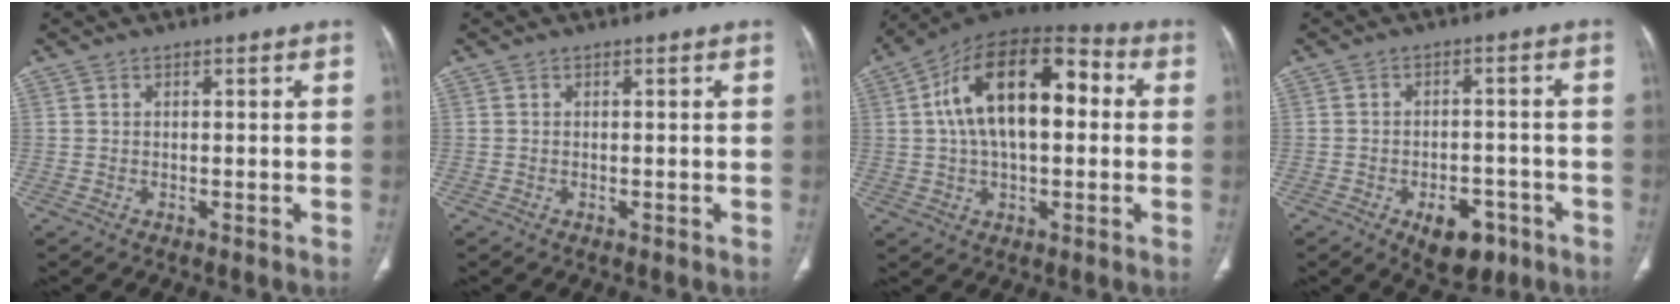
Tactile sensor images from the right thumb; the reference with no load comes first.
{"total": 0.5, "force": [-0.2, 0.5, 0.0], "torque": [0.006, 0.005, -0.005]}
{"total": 19.7, "force": [3.0, 10.5, 16.4], "torque": [-0.259, 0.035, 0.038]}
{"total": 8.5, "force": [-4.4, 5.1, 5.3], "torque": [-0.051, 0.021, -0.054]}